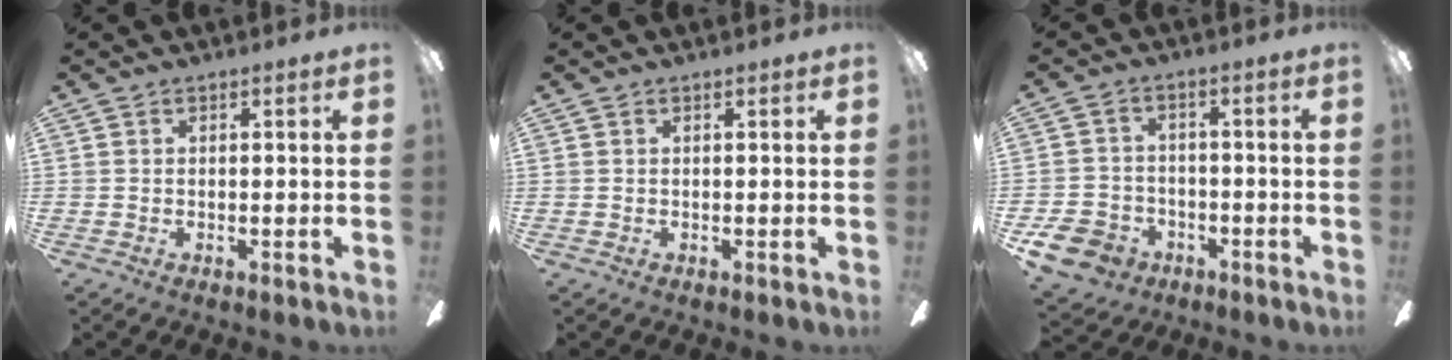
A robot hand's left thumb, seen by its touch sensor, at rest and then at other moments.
{"total": 0.0}
{"total": 8.6, "force": [-4.9, 6.5, 2.9], "torque": [-0.078, 0.035, -0.090]}